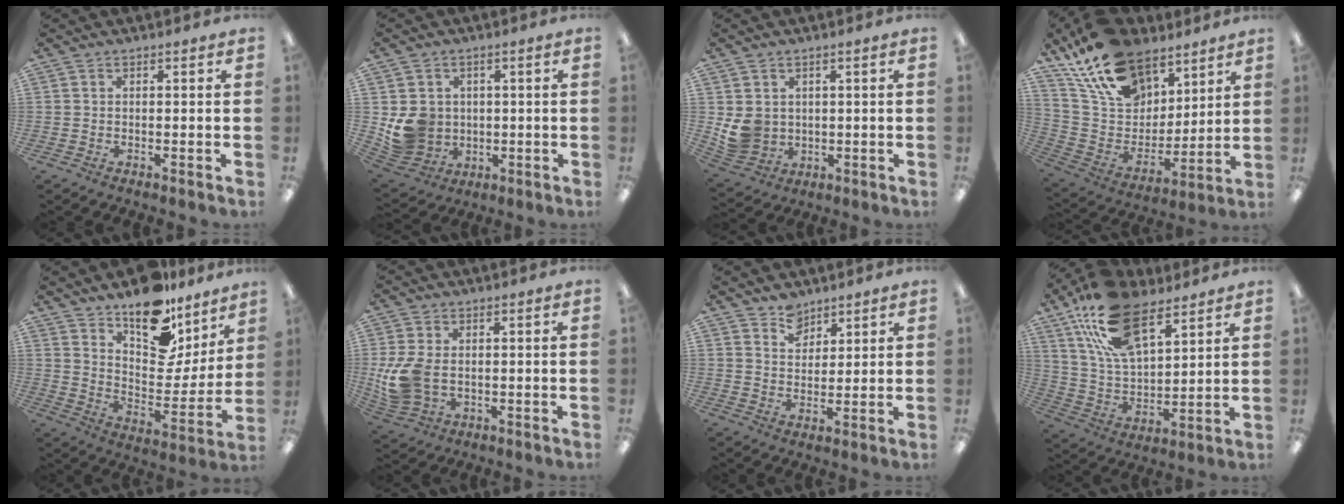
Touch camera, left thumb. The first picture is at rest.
{"total": 8.8, "force": [0.4, 8.3, 2.7], "torque": [-0.066, 0.003, 0.019]}
{"total": 7.0, "force": [1.3, 6.5, 2.3], "torque": [-0.061, -0.003, 0.032]}
{"total": 20.6, "force": [14.6, 11.6, 8.8], "torque": [-0.178, -0.080, 0.273]}
{"total": 15.9, "force": [12.6, 7.4, 6.2], "torque": [-0.094, -0.103, 0.225]}
{"total": 9.9, "force": [-0.4, 6.8, 7.1], "torque": [-0.157, -0.002, -0.004]}
{"total": 5.9, "force": [4.7, 3.4, 0.7], "torque": [-0.008, -0.026, 0.088]}
{"total": 21.0, "force": [12.6, 10.7, 12.9], "torque": [-0.245, -0.047, 0.228]}